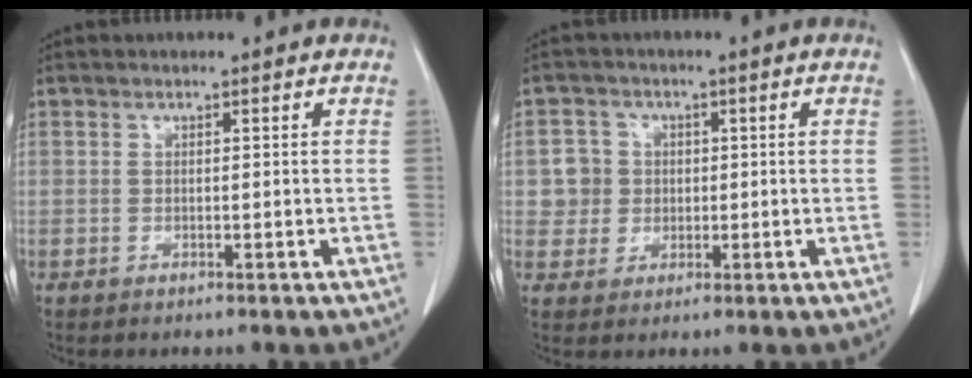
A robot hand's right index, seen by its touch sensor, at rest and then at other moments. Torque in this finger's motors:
{"motor_torque": [0.14, 0.22, 0.09, 0.02]}